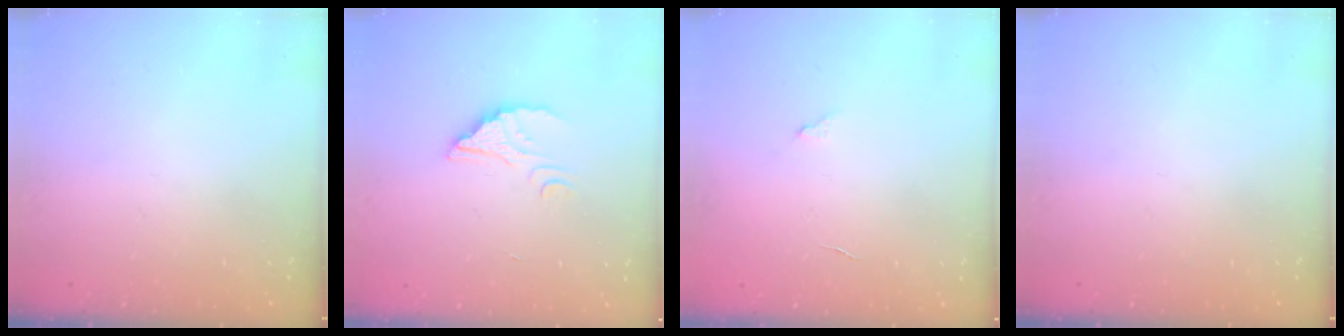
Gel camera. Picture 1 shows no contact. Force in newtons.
{"total": 2.7, "press": 2.7, "slide": 0.1}
{"total": 3.0, "press": 3.0, "slide": 0.3}
{"total": 0.0}